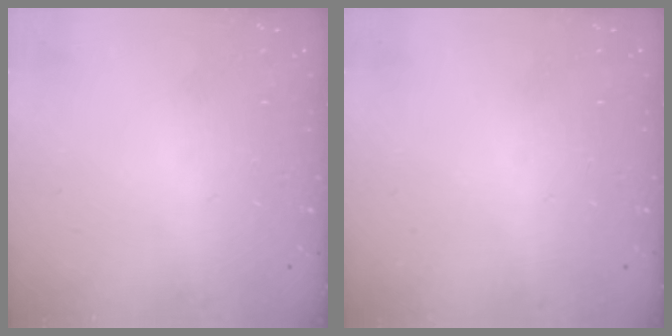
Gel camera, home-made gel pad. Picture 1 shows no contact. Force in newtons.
{"total": 0.0}